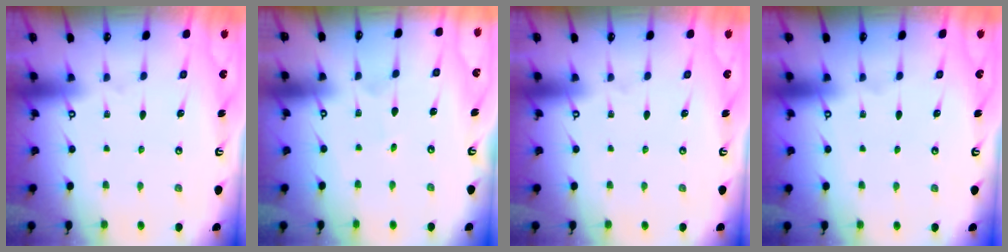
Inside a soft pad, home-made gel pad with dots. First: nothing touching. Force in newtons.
{"total": 1.5, "press": 1.5, "slide": 0.1}
{"total": 0.0}
{"total": 0.0}